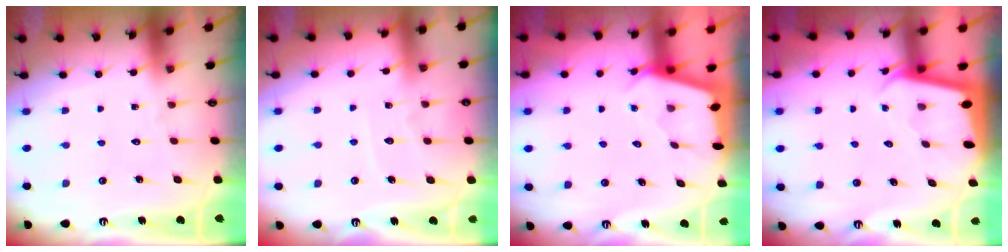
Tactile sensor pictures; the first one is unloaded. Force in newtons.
{"total": 4.9, "press": 4.9, "slide": 0.3}
{"total": 2.4, "press": 2.4, "slide": 0.3}
{"total": 1.7, "press": 1.7, "slide": 0.1}